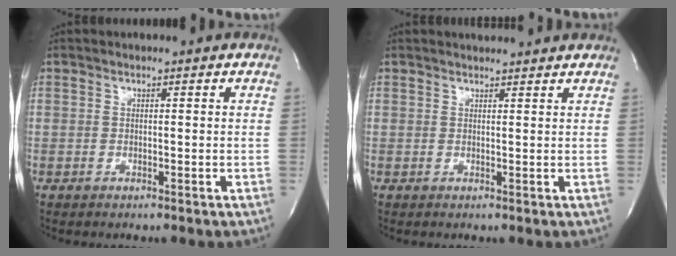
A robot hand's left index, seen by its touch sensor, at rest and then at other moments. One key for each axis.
{"total": 3.6, "fx": 3.5, "fy": 0.4, "fz": 0.6, "tx": -0.016, "ty": 0.011, "tz": 0.041}